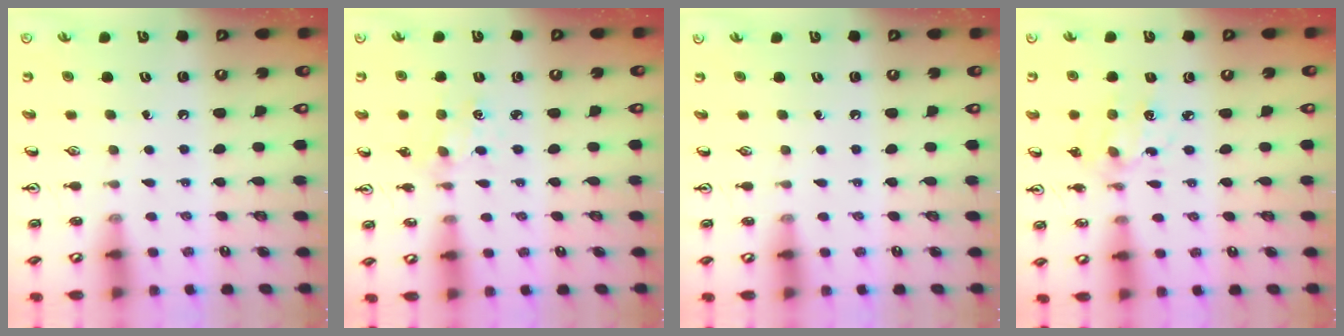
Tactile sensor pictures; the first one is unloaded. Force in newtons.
{"total": 2.2, "press": 2.2, "slide": 0.2}
{"total": 0.0}
{"total": 5.6, "press": 5.3, "slide": 1.7}